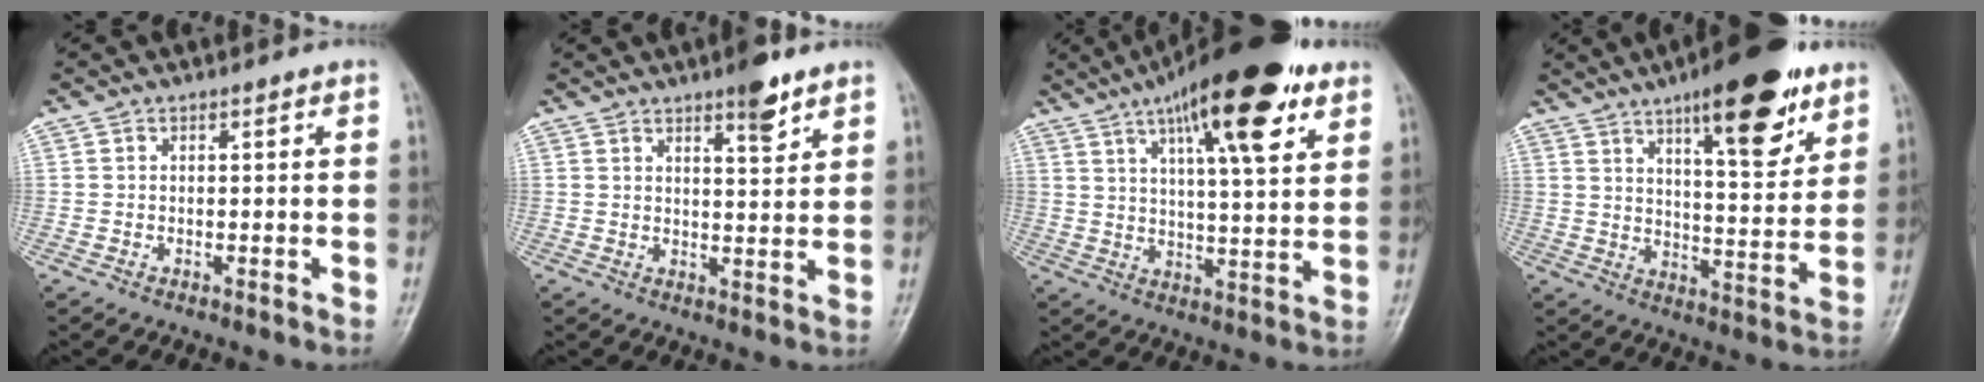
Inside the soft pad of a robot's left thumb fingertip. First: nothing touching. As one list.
[{"total": 5.4, "force": [3.7, 1.4, 3.7], "torque": [-0.043, -0.024, 0.052]}, {"total": 19.9, "force": [10.7, 5.5, 15.9], "torque": [-0.229, -0.021, 0.163]}, {"total": 17.7, "force": [10.5, 5.5, 13.2], "torque": [-0.158, -0.051, 0.158]}]